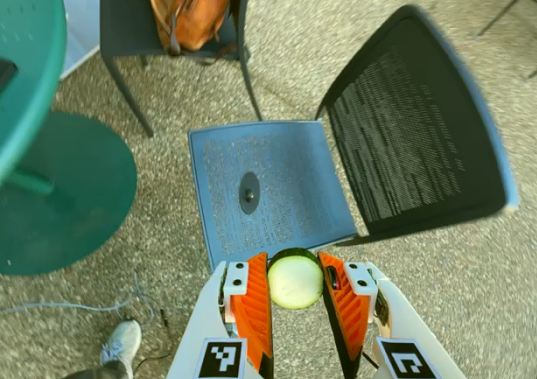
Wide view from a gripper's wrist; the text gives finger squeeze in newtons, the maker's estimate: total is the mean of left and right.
{"total": 11.6, "left": 11.4, "right": 11.9}